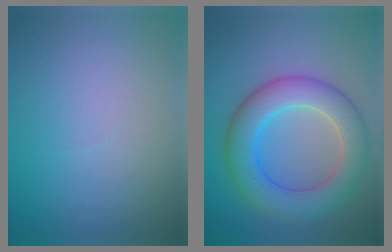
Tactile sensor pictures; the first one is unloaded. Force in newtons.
{"total": 7.4, "press": 7.3, "slide": 0.5}